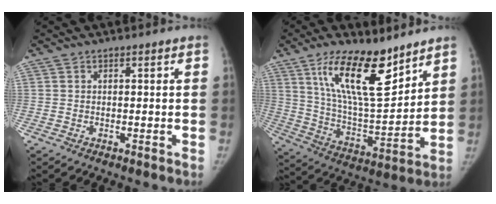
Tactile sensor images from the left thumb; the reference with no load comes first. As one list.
[{"total": 18.1, "force": [11.4, 6.1, 12.6], "torque": [-0.187, -0.071, 0.216]}]